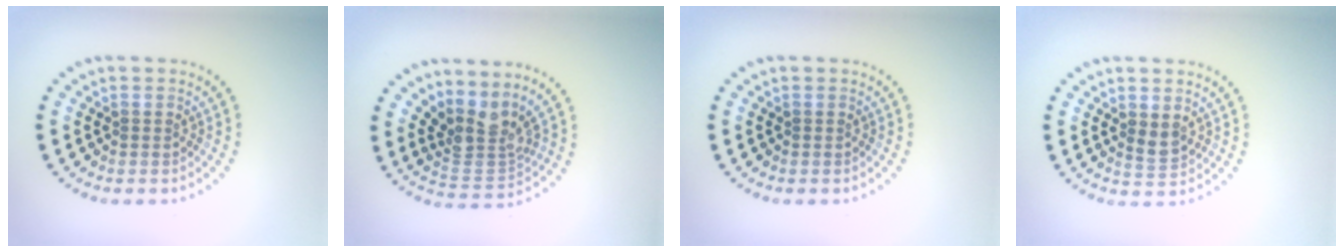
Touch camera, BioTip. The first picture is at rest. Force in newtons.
{"total": 3.6, "press": 2.4, "slide": 2.7}
{"total": 0.0}
{"total": 1.6, "press": 1.4, "slide": 0.6}